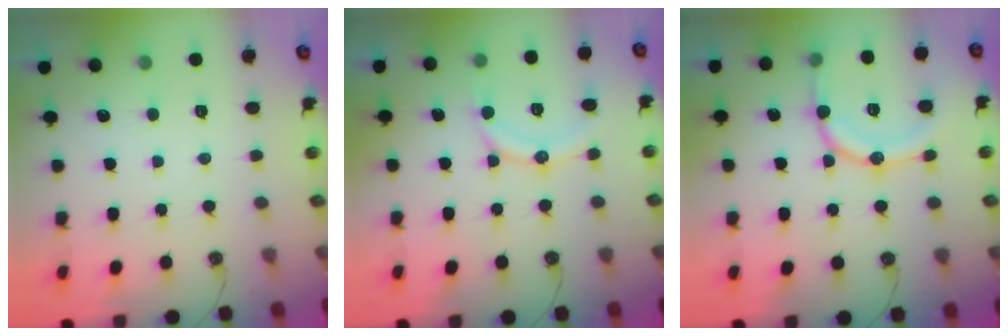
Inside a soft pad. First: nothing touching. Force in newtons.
{"total": 10.6, "press": 10.6, "slide": 0.3}
{"total": 16.3, "press": 16.0, "slide": 3.2}